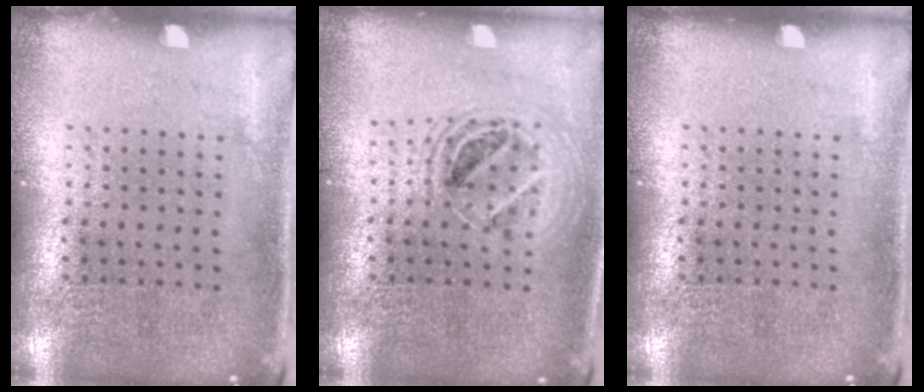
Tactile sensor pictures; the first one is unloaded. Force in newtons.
{"total": 1.4, "press": 1.3, "slide": 0.6}
{"total": 0.0}